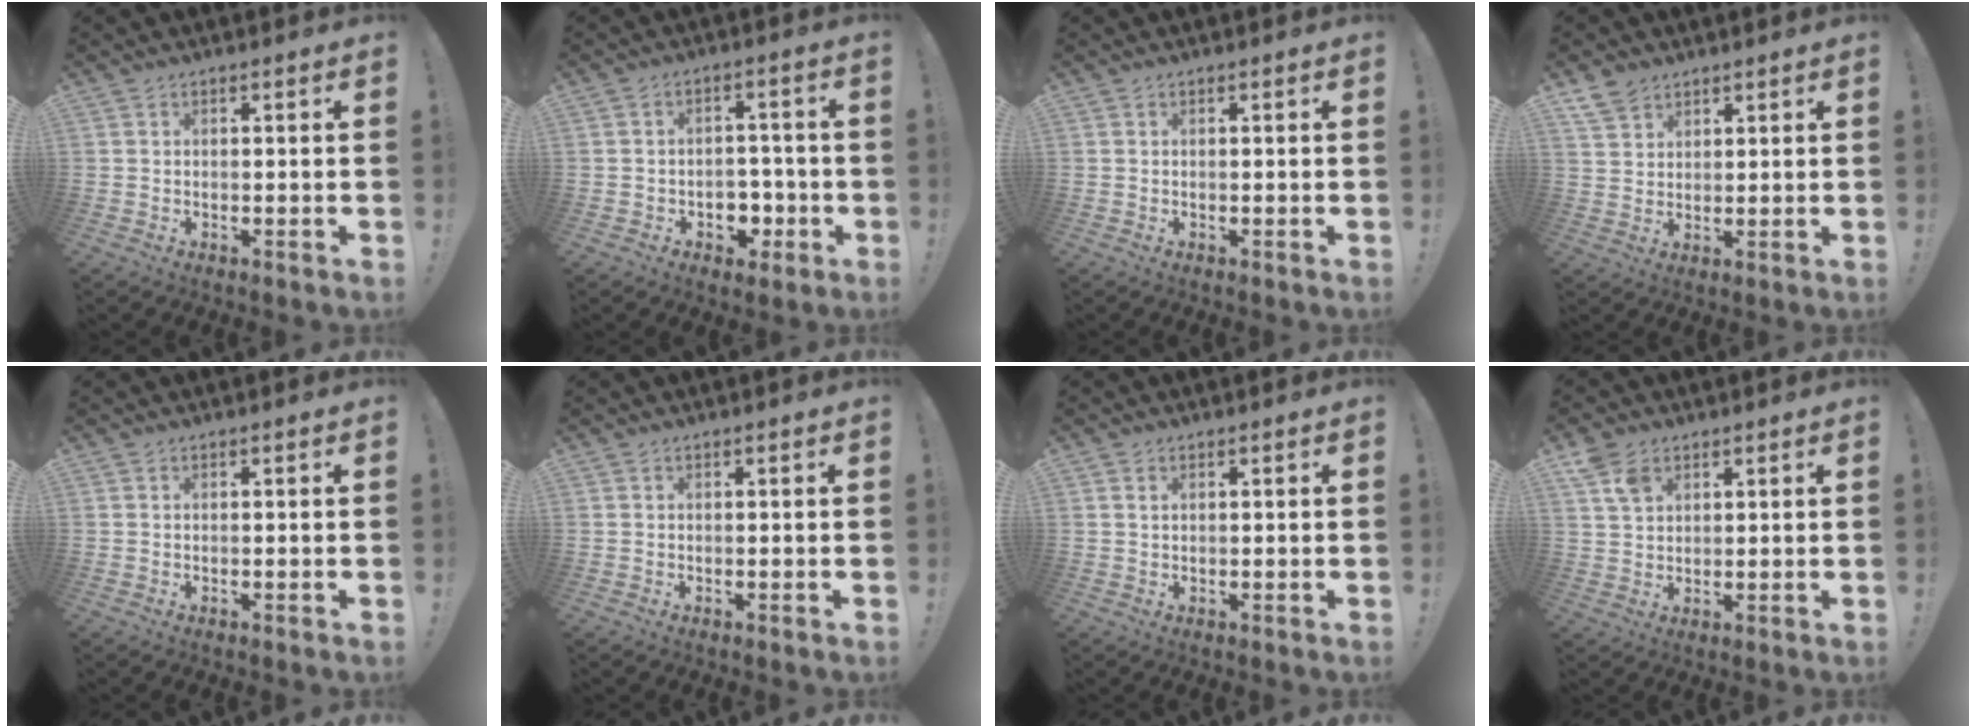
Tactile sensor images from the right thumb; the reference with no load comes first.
{"total": 6.5, "force": [-2.0, 5.5, 2.7], "torque": [-0.032, 0.010, -0.030]}
{"total": 0.0}
{"total": 6.0, "force": [4.4, 3.8, 1.5], "torque": [-0.027, -0.023, 0.085]}
{"total": 0.0}
{"total": 0.0}
{"total": 1.0, "force": [0.6, 0.5, 0.6], "torque": [-0.007, -0.001, 0.010]}
{"total": 6.3, "force": [3.6, 4.1, 3.2], "torque": [-0.055, -0.007, 0.070]}